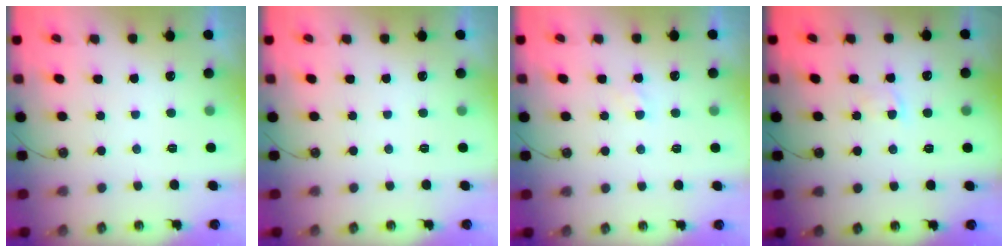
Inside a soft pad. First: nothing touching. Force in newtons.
{"total": 0.0}
{"total": 2.7, "press": 2.6, "slide": 0.4}
{"total": 1.5, "press": 1.4, "slide": 0.3}